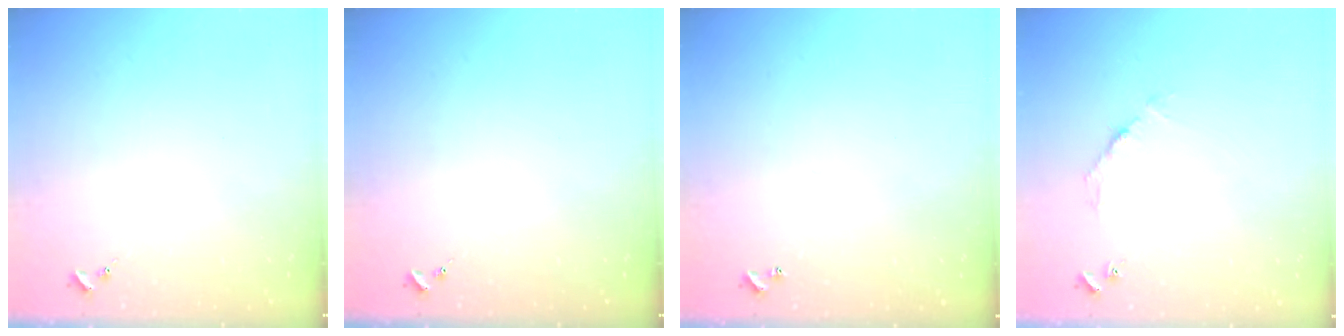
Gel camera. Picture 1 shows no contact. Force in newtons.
{"total": 0.0}
{"total": 1.0, "press": 1.0, "slide": 0.2}
{"total": 2.7, "press": 2.7, "slide": 0.4}